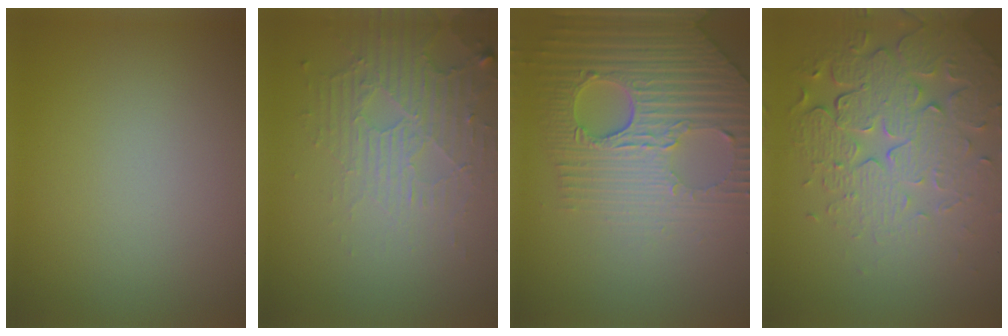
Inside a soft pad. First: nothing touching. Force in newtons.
{"total": 5.2, "press": 3.3, "slide": 4.1}
{"total": 8.1, "press": 6.2, "slide": 5.3}
{"total": 7.9, "press": 5.6, "slide": 5.5}